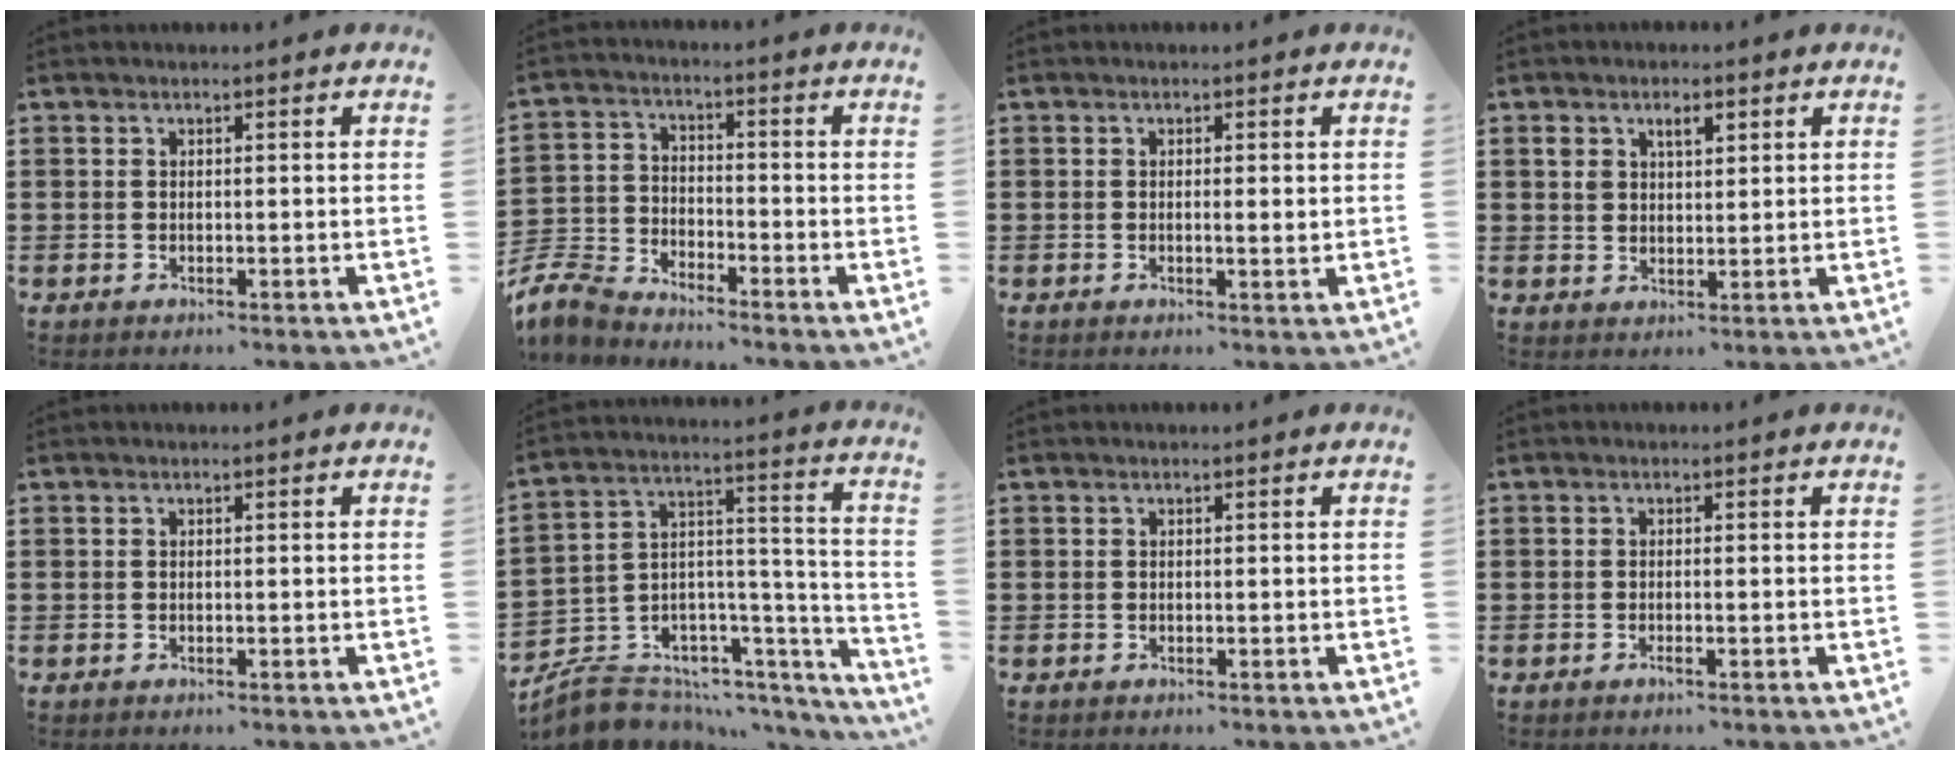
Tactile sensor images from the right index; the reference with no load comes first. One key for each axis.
{"total": 7.0, "fx": -6.7, "fy": 1.9, "fz": 1.2, "tx": -0.057, "ty": 0.000, "tz": -0.143}
{"total": 1.3, "fx": 0.0, "fy": 0.3, "fz": 1.3, "tx": -0.023, "ty": -0.001, "tz": -0.001}
{"total": 2.9, "fx": 1.3, "fy": 1.8, "fz": 1.9, "tx": -0.037, "ty": 0.007, "tz": 0.021}
{"total": 0.0}
{"total": 6.5, "fx": -5.3, "fy": 3.6, "fz": 0.6, "tx": -0.026, "ty": -0.013, "tz": -0.096}
{"total": 0.0}
{"total": 0.8, "fx": -0.4, "fy": 0.0, "fz": 0.7, "tx": -0.012, "ty": -0.004, "tz": -0.006}